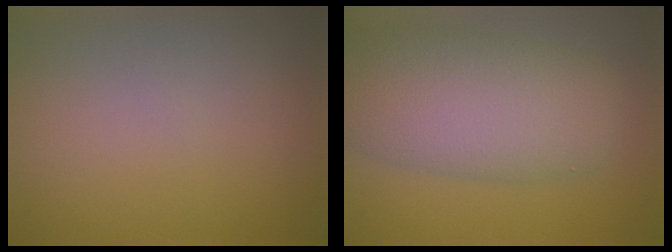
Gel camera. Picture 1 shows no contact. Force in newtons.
{"total": 8.5, "press": 8.5, "slide": 0.2}